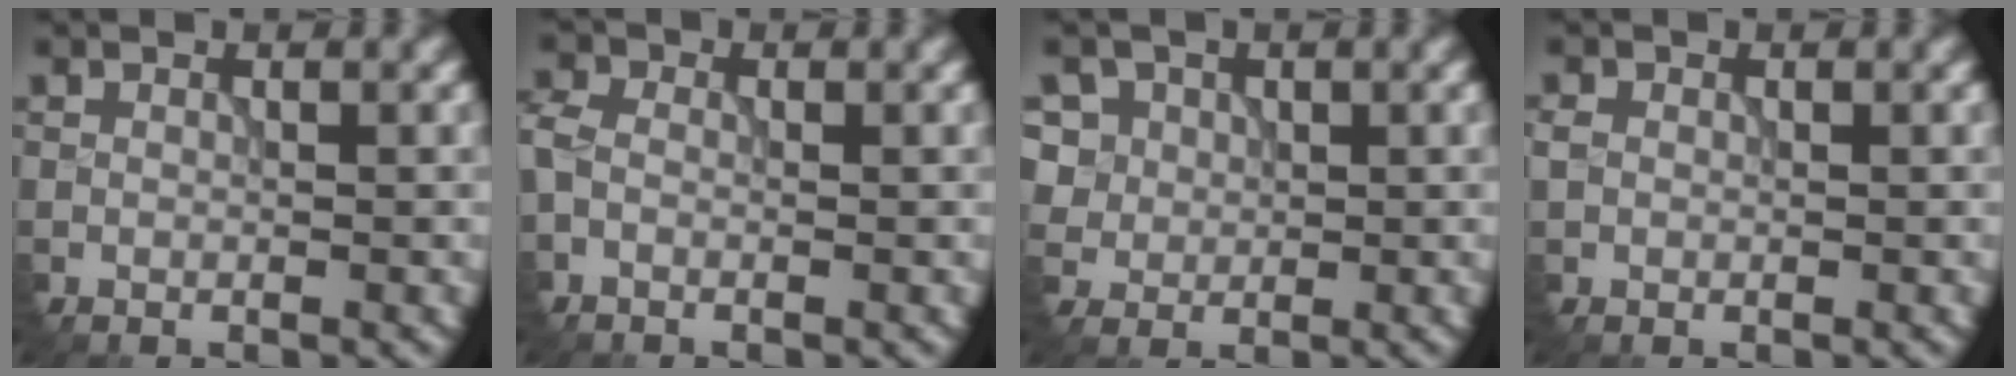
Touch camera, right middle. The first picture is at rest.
{"total": 2.7, "force": [-0.5, 2.0, 1.7], "torque": [-0.044, 0.000, -0.015]}
{"total": 5.7, "force": [2.4, 4.7, 2.1], "torque": [-0.067, 0.013, 0.033]}
{"total": 1.2, "force": [0.0, 1.1, 0.5], "torque": [-0.017, -0.002, 0.002]}